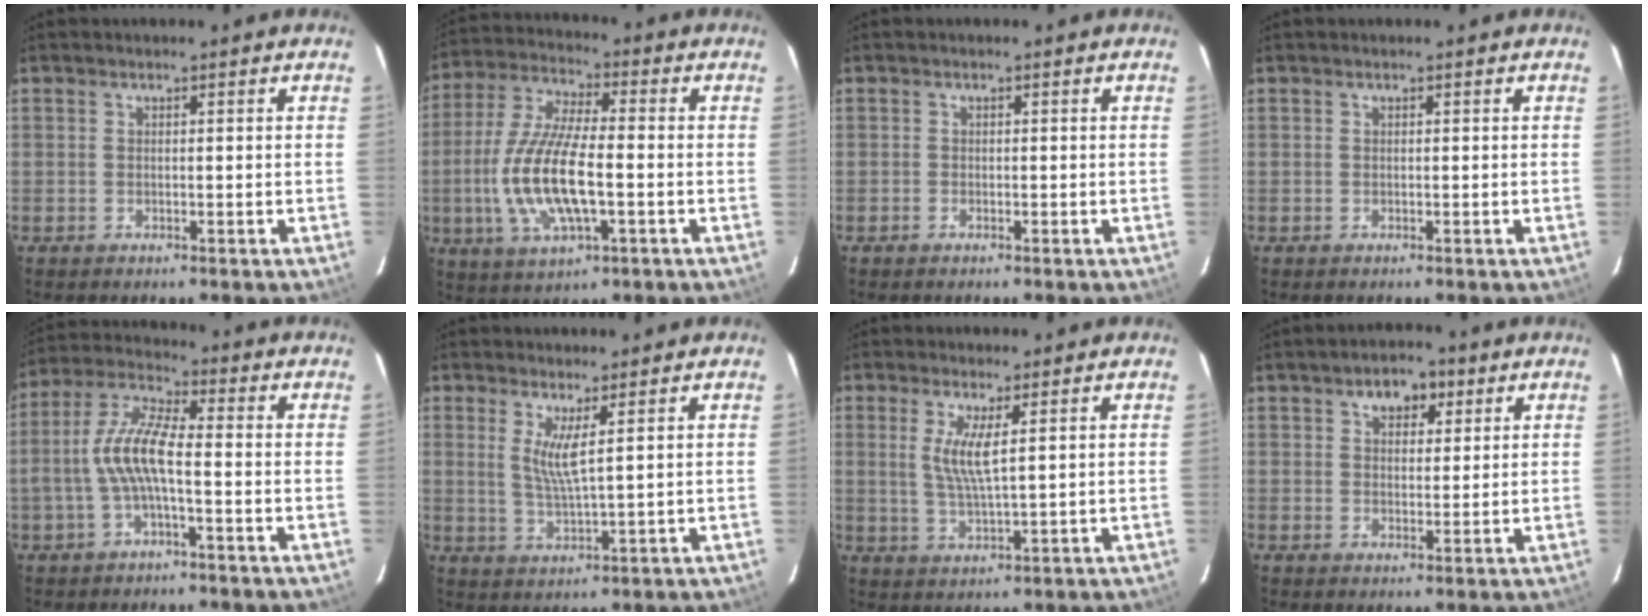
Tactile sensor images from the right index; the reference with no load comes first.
{"total": 14.9, "force": [-2.9, 4.9, 13.8], "torque": [-0.287, -0.007, -0.055]}
{"total": 0.6, "force": [-0.5, 0.3, 0.1], "torque": [-0.002, 0.001, -0.010]}
{"total": 0.0}
{"total": 9.0, "force": [-1.8, 2.2, 8.5], "torque": [-0.189, 0.011, -0.035]}
{"total": 4.6, "force": [1.9, -0.1, 4.2], "torque": [-0.084, -0.016, 0.036]}
{"total": 5.4, "force": [1.7, 0.4, 5.1], "torque": [-0.106, -0.011, 0.034]}
{"total": 5.4, "force": [2.8, 3.3, 3.1], "torque": [-0.045, 0.014, 0.044]}